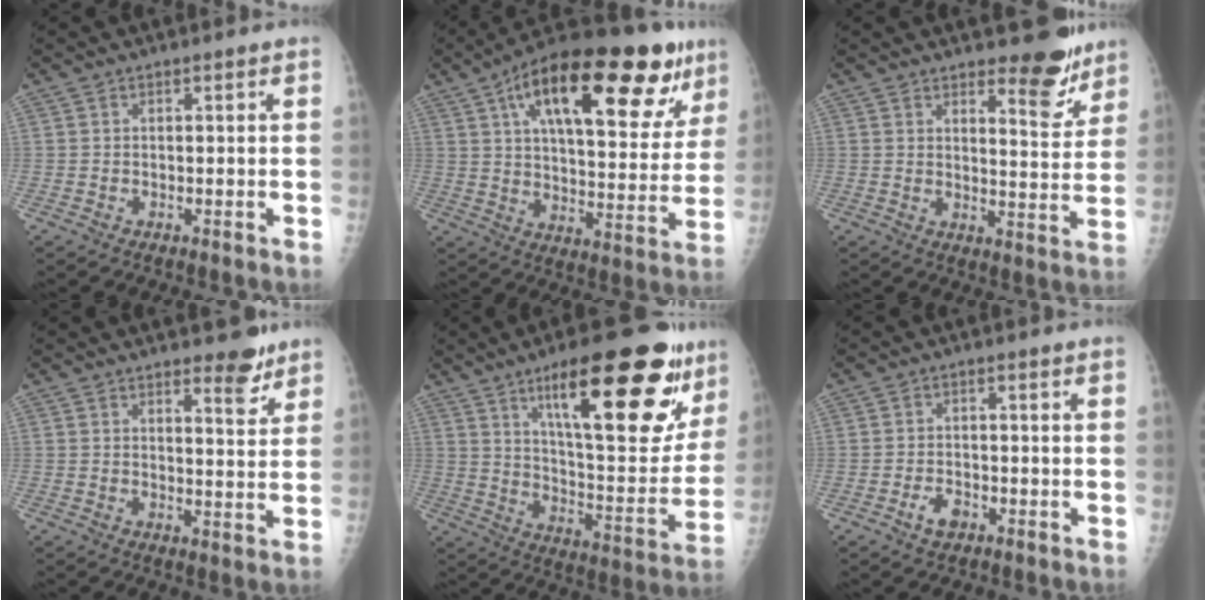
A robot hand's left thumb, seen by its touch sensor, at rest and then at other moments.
{"total": 29.2, "force": [14.7, 11.1, 22.7], "torque": [-0.312, -0.005, 0.222]}
{"total": 8.6, "force": [6.5, 2.9, 4.9], "torque": [-0.034, -0.052, 0.094]}
{"total": 5.0, "force": [3.7, 1.7, 2.9], "torque": [-0.023, -0.028, 0.049]}
{"total": 27.4, "force": [14.9, 8.3, 21.5], "torque": [-0.272, -0.052, 0.230]}
{"total": 3.2, "force": [-1.7, 2.0, 1.8], "torque": [-0.026, 0.010, -0.027]}